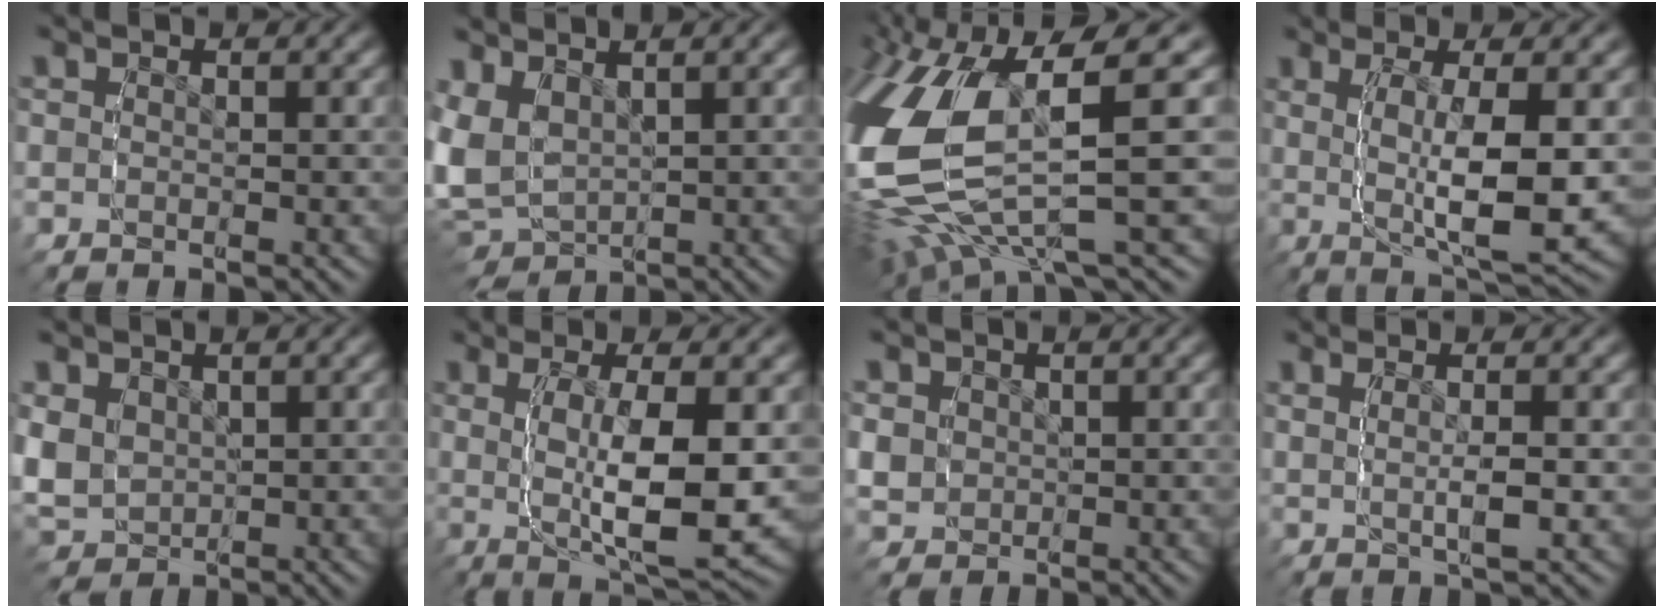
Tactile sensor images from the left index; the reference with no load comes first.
{"total": 8.8, "force": [-1.2, 7.9, 3.8], "torque": [-0.146, -0.047, -0.015]}
{"total": 12.3, "force": [-1.5, 7.5, 9.6], "torque": [-0.240, -0.035, -0.016]}
{"total": 8.5, "force": [0.3, 3.4, 7.8], "torque": [-0.124, 0.009, -0.003]}
{"total": 5.6, "force": [0.0, 5.1, 2.2], "torque": [-0.085, -0.030, 0.008]}
{"total": 9.4, "force": [0.0, 3.8, 8.6], "torque": [-0.139, 0.006, -0.004]}
{"total": 3.8, "force": [-0.1, 3.6, 1.2], "torque": [-0.046, -0.019, 0.006]}
{"total": 4.4, "force": [1.3, 1.9, 3.7], "torque": [-0.054, 0.019, 0.009]}